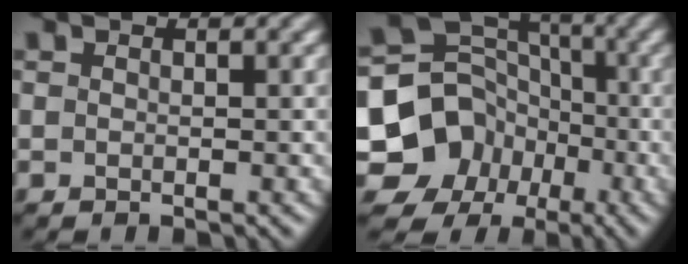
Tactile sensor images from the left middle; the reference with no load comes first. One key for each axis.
{"total": 12.2, "fx": -4.9, "fy": 10.7, "fz": 3.5, "tx": -0.067, "ty": -0.015, "tz": -0.108}